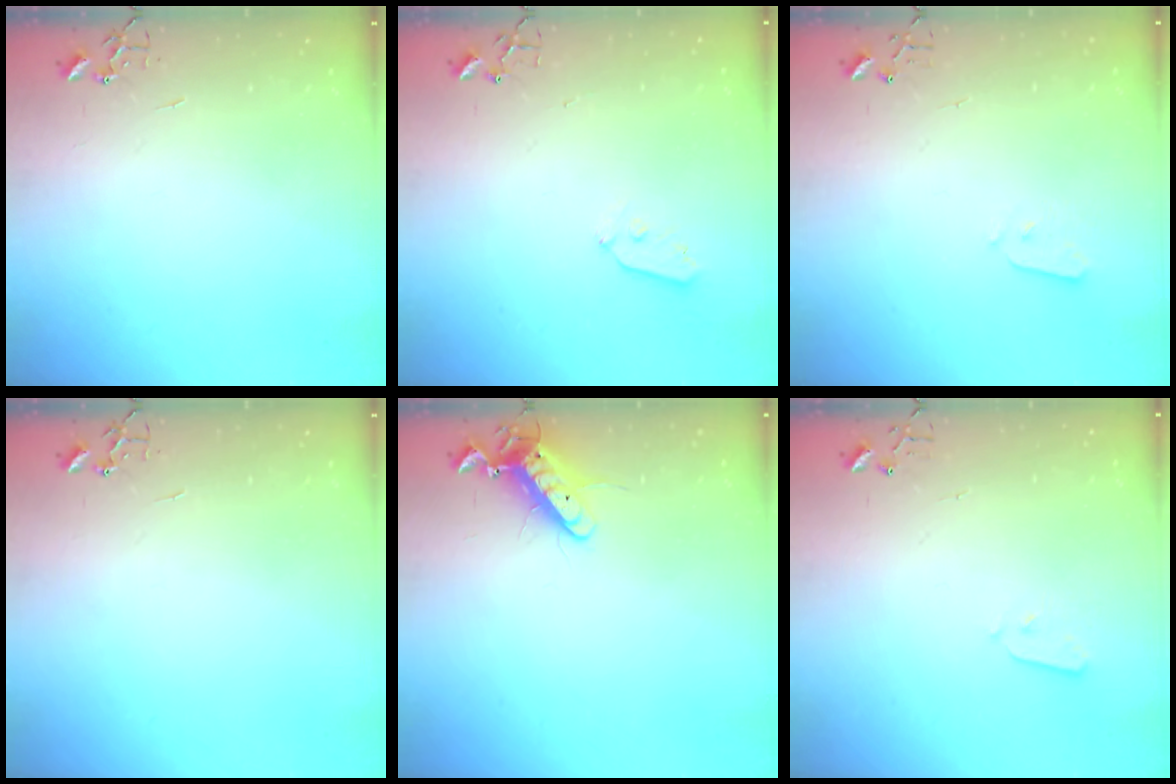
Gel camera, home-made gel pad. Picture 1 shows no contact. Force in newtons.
{"total": 3.3, "press": 3.3, "slide": 0.4}
{"total": 3.5, "press": 3.5, "slide": 0.2}
{"total": 0.0}
{"total": 11.6, "press": 11.5, "slide": 1.5}
{"total": 2.9, "press": 2.9, "slide": 0.4}